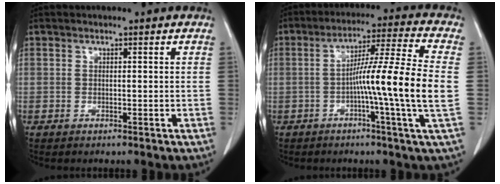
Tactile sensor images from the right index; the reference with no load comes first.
{"total": 13.8, "force": [-1.8, -1.9, 13.6], "torque": [-0.221, -0.001, -0.039]}